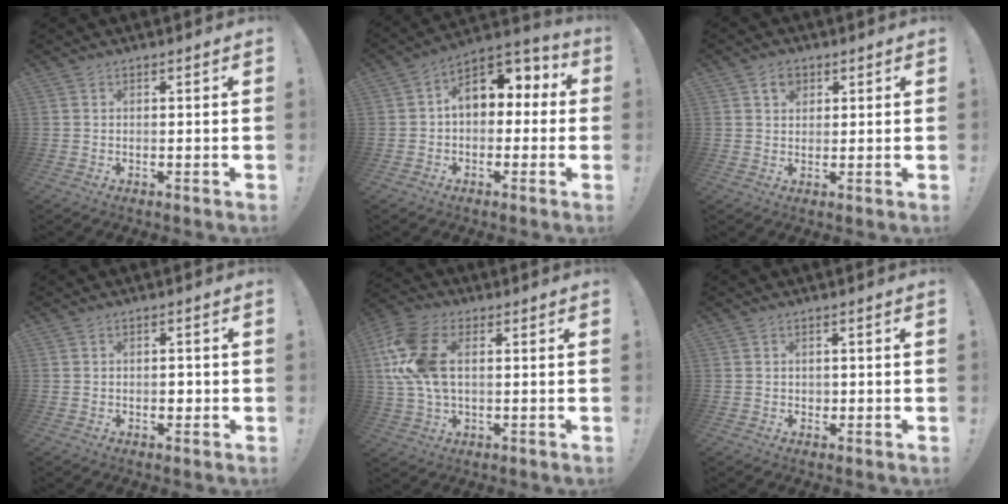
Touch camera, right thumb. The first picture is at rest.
{"total": 11.2, "force": [2.7, 8.1, 7.3], "torque": [-0.103, 0.002, 0.054]}
{"total": 4.2, "force": [1.9, 3.0, 2.1], "torque": [-0.023, -0.004, 0.032]}
{"total": 2.1, "force": [-0.4, 1.5, 1.4], "torque": [-0.008, -0.002, -0.012]}
{"total": 14.3, "force": [2.6, 9.0, 10.9], "torque": [-0.219, 0.001, 0.051]}
{"total": 1.1, "force": [0.2, 1.0, 0.1], "torque": [0.006, 0.000, 0.002]}